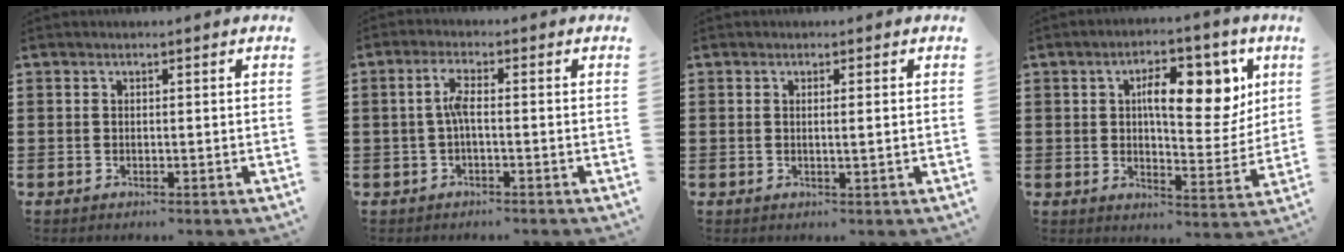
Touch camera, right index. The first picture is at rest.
{"total": 3.3, "force": [-0.5, 0.8, 3.2], "torque": [-0.068, 0.001, -0.014]}
{"total": 1.1, "force": [0.1, -0.3, 1.1], "torque": [-0.019, -0.006, 0.001]}
{"total": 11.3, "force": [4.0, 4.7, 9.5], "torque": [-0.145, -0.005, 0.058]}